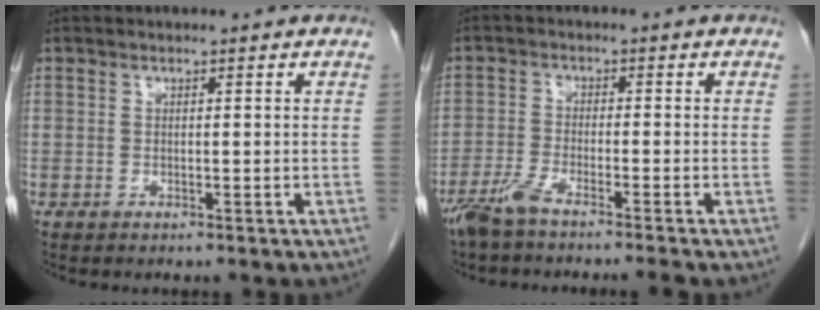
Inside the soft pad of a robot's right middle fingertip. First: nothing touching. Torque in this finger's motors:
{"motor_torque": [0.82, -0.87, 0.29, 0.08]}